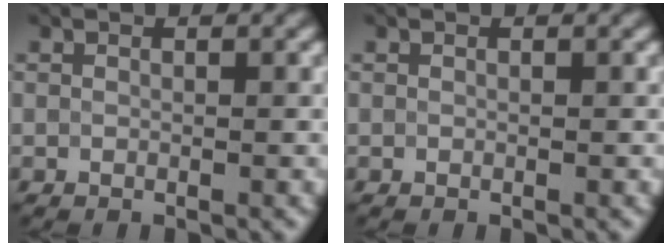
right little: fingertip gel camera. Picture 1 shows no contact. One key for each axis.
{"total": 0.0}